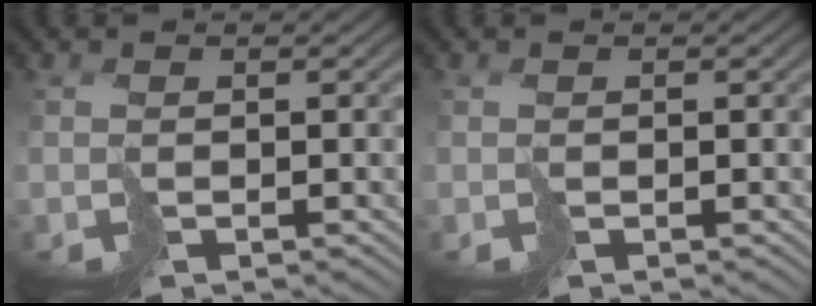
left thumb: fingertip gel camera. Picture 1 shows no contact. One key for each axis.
{"total": 0.0}